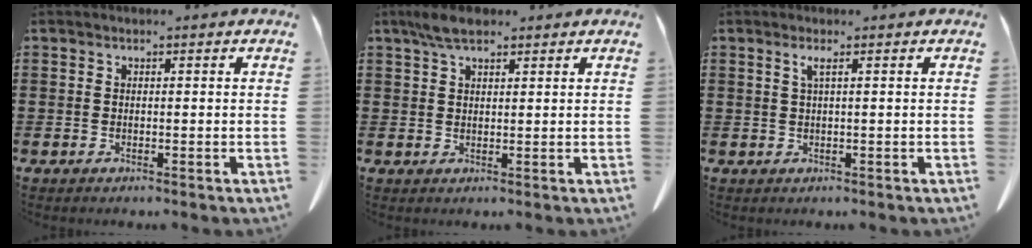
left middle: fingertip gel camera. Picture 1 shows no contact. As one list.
[{"total": 4.0, "force": [2.8, 1.6, 2.5], "torque": [-0.056, 0.006, 0.053]}, {"total": 1.4, "force": [0.5, -0.1, 1.3], "torque": [-0.026, -0.003, 0.009]}]